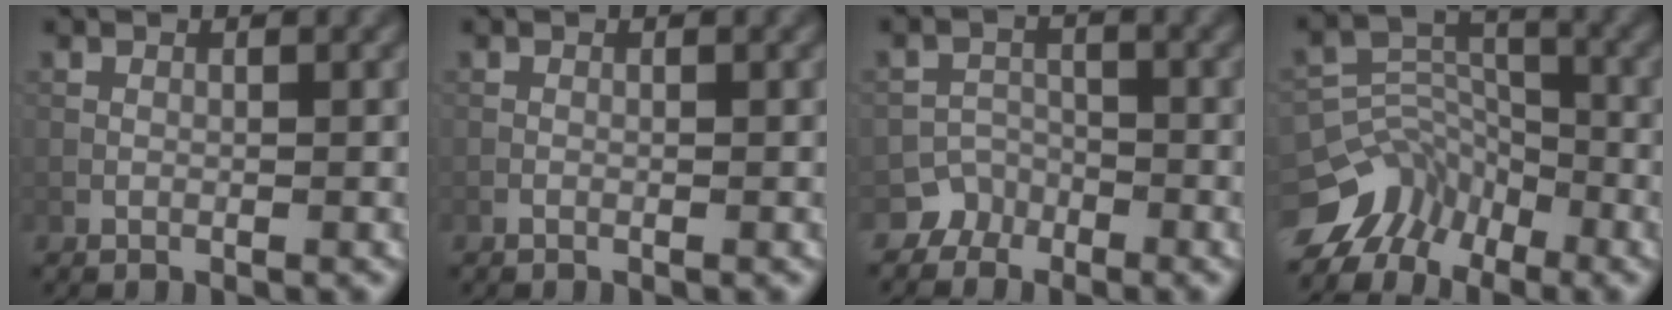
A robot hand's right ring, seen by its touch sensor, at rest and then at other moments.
{"total": 0.0}
{"total": 3.3, "force": [-2.5, 2.2, -0.3], "torque": [0.037, 0.008, -0.039]}
{"total": 9.3, "force": [-7.0, 5.7, 1.9], "torque": [-0.028, 0.018, -0.123]}